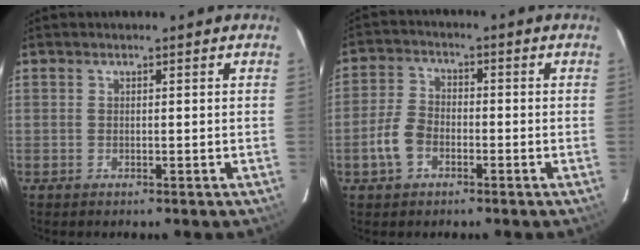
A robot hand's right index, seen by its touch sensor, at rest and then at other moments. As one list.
[{"total": 6.1, "force": [-2.7, 4.1, 3.8], "torque": [-0.085, 0.011, -0.048]}]